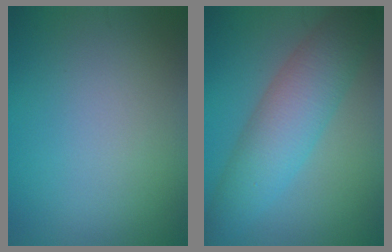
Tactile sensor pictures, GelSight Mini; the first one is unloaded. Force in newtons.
{"total": 6.9, "press": 6.9, "slide": 0.1}